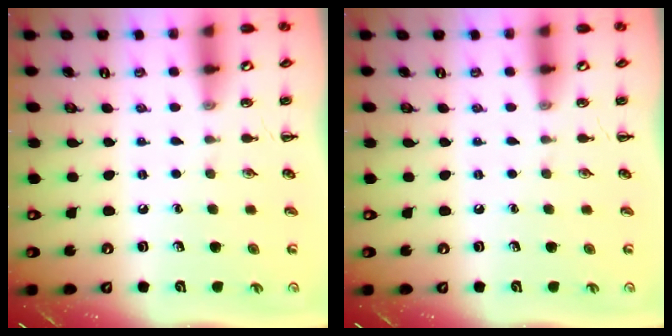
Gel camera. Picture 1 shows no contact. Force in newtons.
{"total": 0.0}